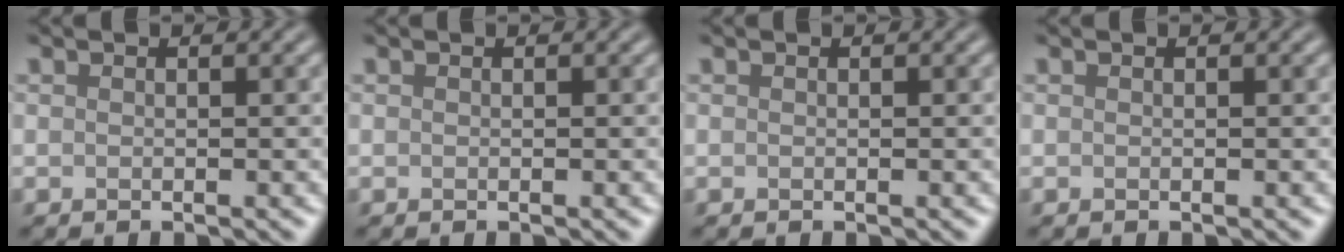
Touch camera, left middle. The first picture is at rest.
{"total": 0.0}
{"total": 0.0}
{"total": 0.0}